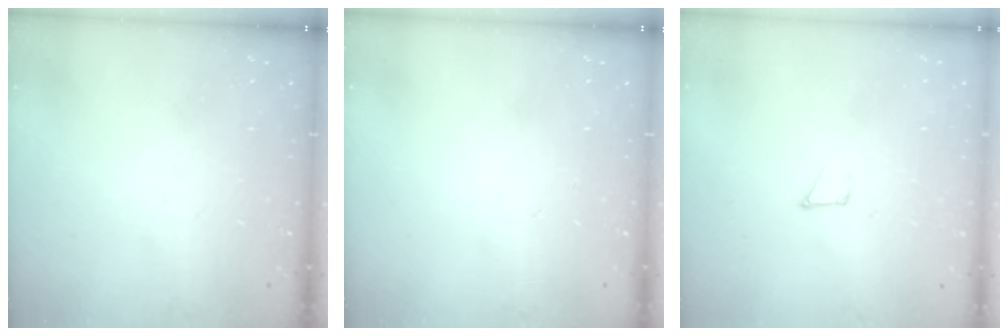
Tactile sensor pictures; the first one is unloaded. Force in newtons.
{"total": 0.0}
{"total": 1.2, "press": 1.2, "slide": 0.0}